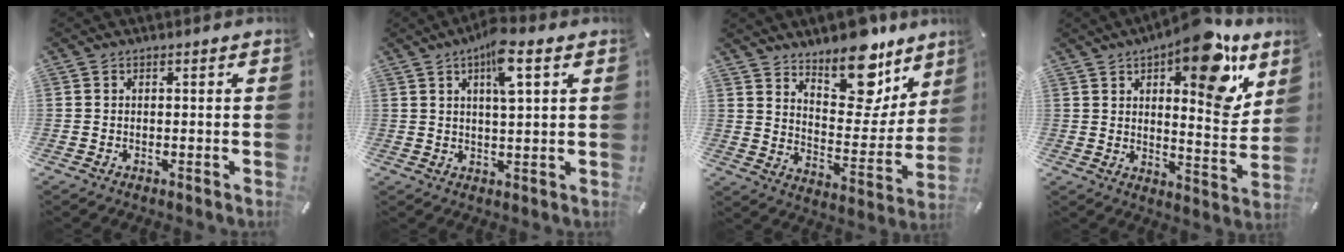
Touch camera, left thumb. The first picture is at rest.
{"total": 8.1, "force": [3.9, 1.9, 6.8], "torque": [-0.116, -0.002, 0.061]}
{"total": 16.4, "force": [13.1, 7.5, 6.4], "torque": [-0.077, -0.114, 0.229]}
{"total": 17.9, "force": [10.2, 7.3, 12.8], "torque": [-0.159, -0.066, 0.164]}